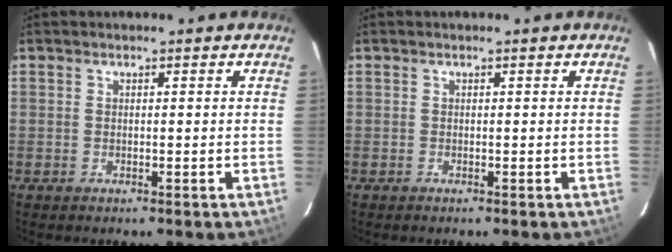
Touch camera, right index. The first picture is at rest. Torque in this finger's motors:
{"motor_torque": [0.62, 0.52, -0.01, 0.01]}